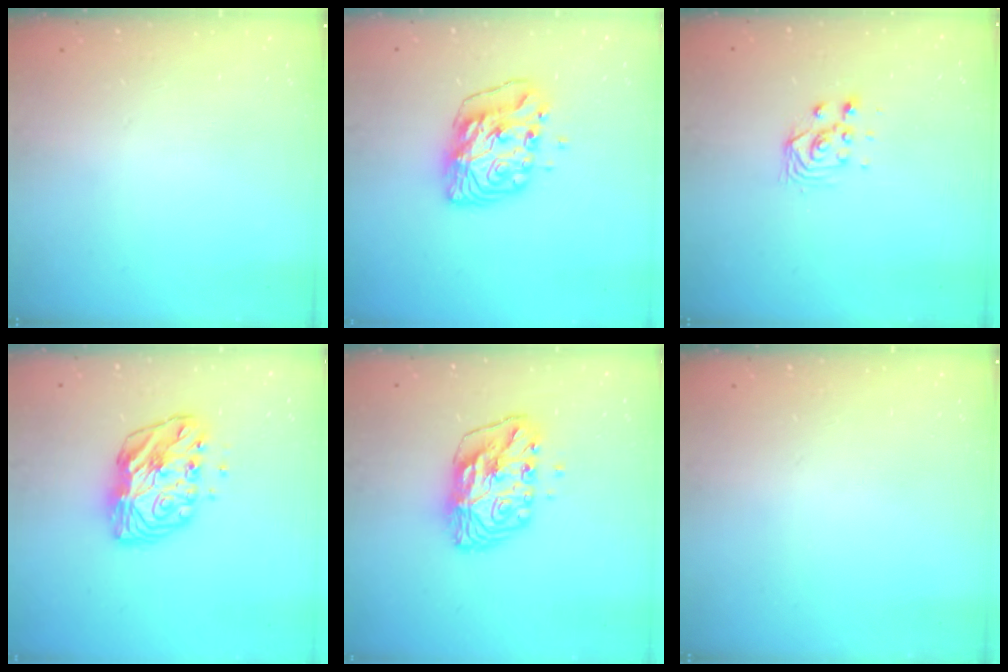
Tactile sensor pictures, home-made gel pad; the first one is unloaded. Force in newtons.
{"total": 10.5, "press": 10.4, "slide": 1.7}
{"total": 2.9, "press": 2.8, "slide": 0.8}
{"total": 12.7, "press": 12.7, "slide": 1.0}
{"total": 11.3, "press": 11.2, "slide": 1.6}
{"total": 0.0}